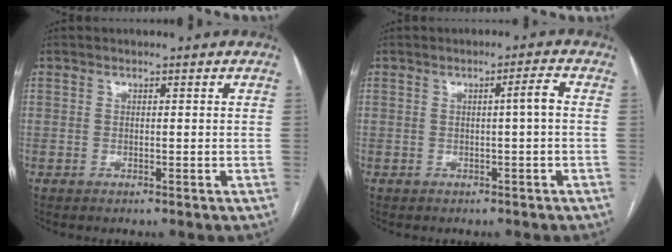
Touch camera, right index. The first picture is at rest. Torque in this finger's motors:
{"motor_torque": [0.32, 0.03, 0.10, 0.03]}